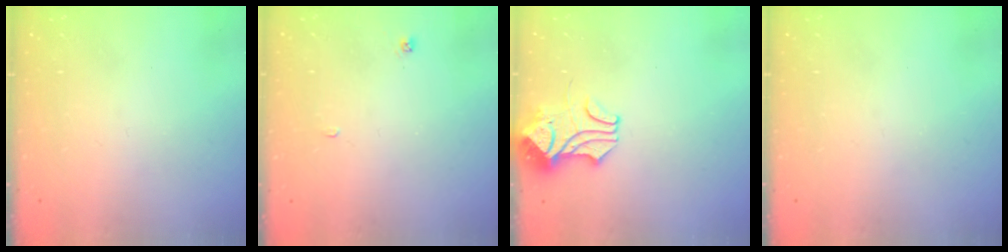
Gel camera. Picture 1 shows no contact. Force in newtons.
{"total": 4.6, "press": 4.5, "slide": 0.2}
{"total": 1.8, "press": 1.6, "slide": 0.7}
{"total": 0.0}